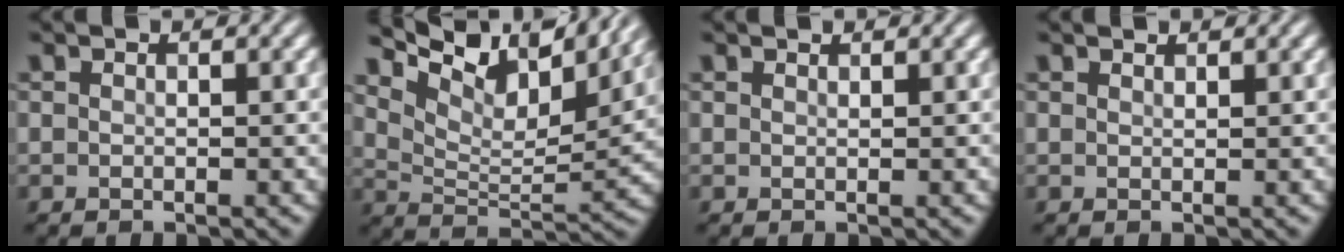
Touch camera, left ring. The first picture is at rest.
{"total": 11.0, "force": [8.1, 4.0, 6.3], "torque": [-0.121, 0.014, 0.137]}
{"total": 0.7, "force": [0.7, 0.1, 0.1], "torque": [-0.003, -0.002, 0.010]}
{"total": 1.0, "force": [1.0, 0.1, 0.2], "torque": [-0.005, -0.002, 0.013]}